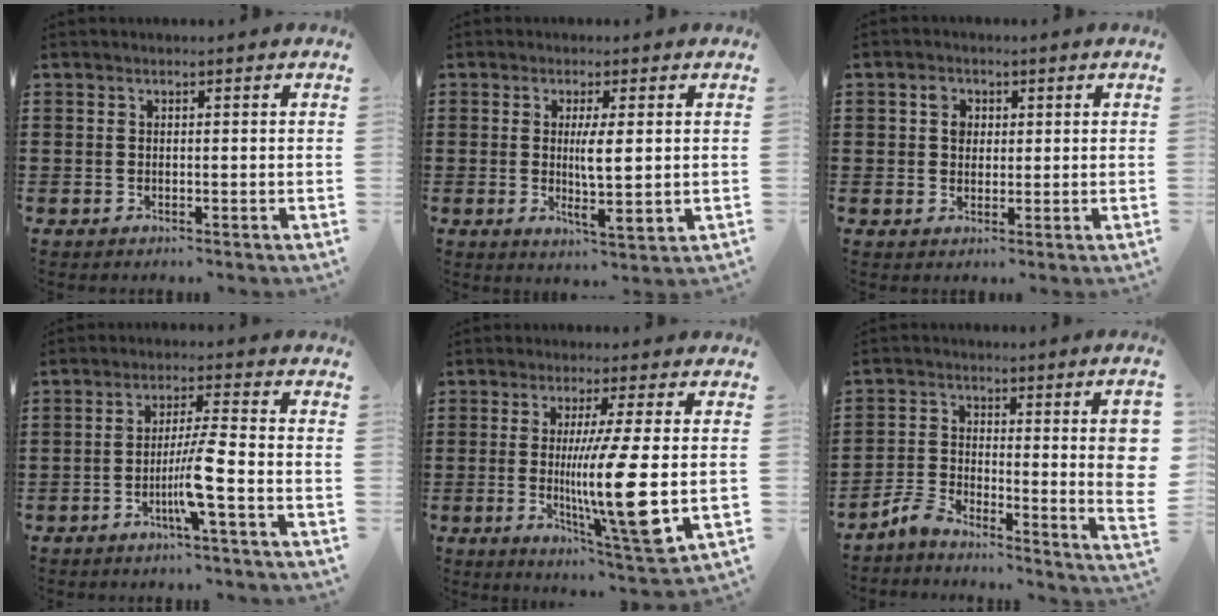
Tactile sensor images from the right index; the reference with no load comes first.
{"total": 4.5, "force": [0.5, 0.4, 4.5], "torque": [-0.083, -0.005, 0.006]}
{"total": 2.7, "force": [0.8, 2.1, 1.4], "torque": [-0.036, 0.011, 0.014]}
{"total": 6.3, "force": [-2.6, -0.6, 5.7], "torque": [-0.112, -0.012, -0.052]}
{"total": 12.7, "force": [-1.3, 0.5, 12.6], "torque": [-0.236, -0.027, -0.029]}
{"total": 7.8, "force": [-2.6, 2.0, 7.1], "torque": [-0.123, 0.003, -0.048]}